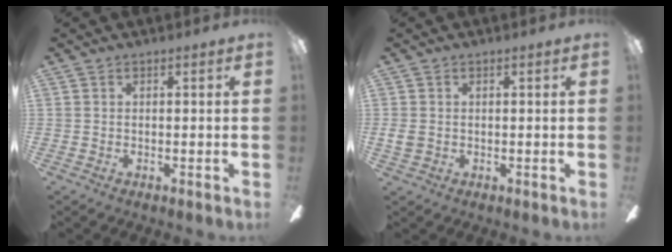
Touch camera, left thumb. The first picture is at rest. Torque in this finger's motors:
{"motor_torque": [0.04, 0.38, 0.30, -0.31, 0.00]}